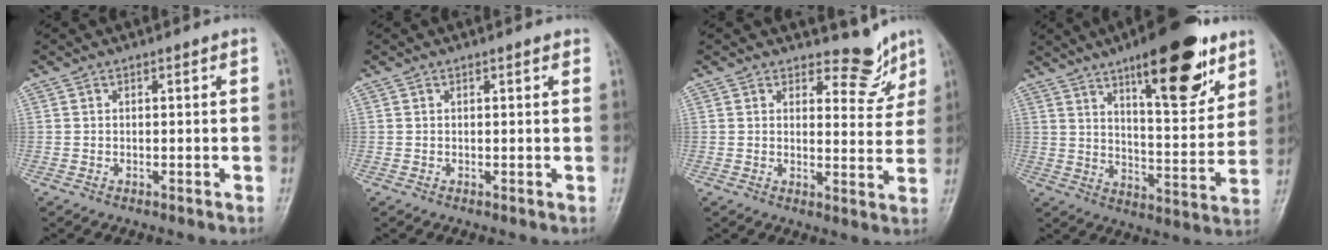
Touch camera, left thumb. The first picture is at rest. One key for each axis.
{"total": 1.0, "fx": 0.8, "fy": 0.3, "fz": 0.6, "tx": -0.007, "ty": -0.001, "tz": 0.007}
{"total": 6.3, "fx": 5.4, "fy": 2.9, "fz": 1.3, "tx": 0.011, "ty": -0.049, "tz": 0.068}
{"total": 20.4, "fx": 12.1, "fy": 6.6, "fz": 15.0, "tx": -0.177, "ty": -0.062, "tz": 0.185}